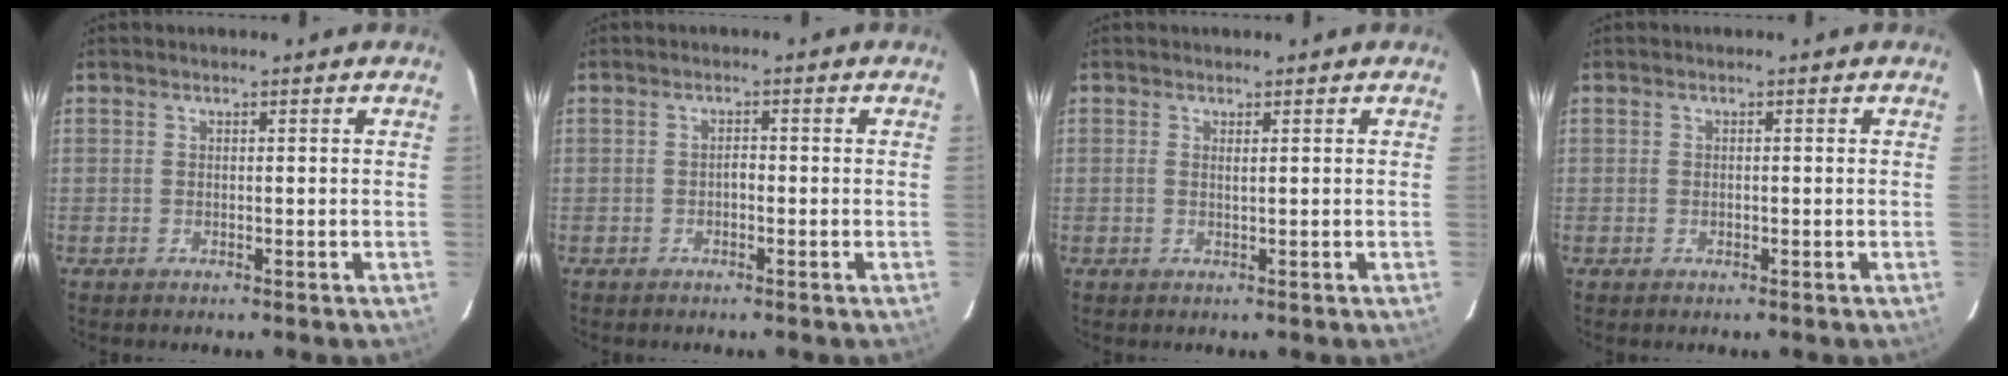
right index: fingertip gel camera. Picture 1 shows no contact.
{"total": 1.0, "force": [-0.5, 0.6, 0.6], "torque": [-0.011, 0.006, -0.011]}
{"total": 0.7, "force": [0.3, -0.2, 0.6], "torque": [-0.013, -0.001, 0.005]}
{"total": 0.6, "force": [-0.1, 0.3, 0.4], "torque": [-0.008, 0.002, -0.002]}